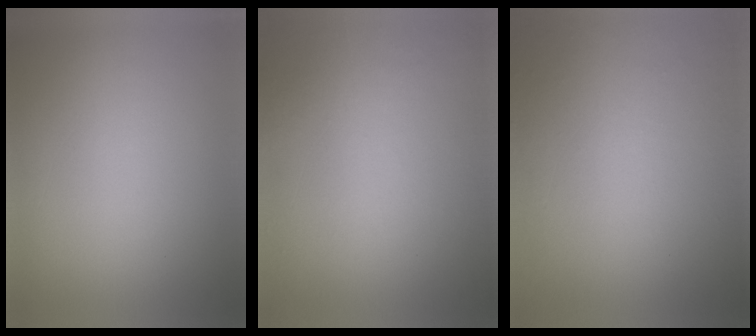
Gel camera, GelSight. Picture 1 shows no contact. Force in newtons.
{"total": 7.3}
{"total": 8.3}